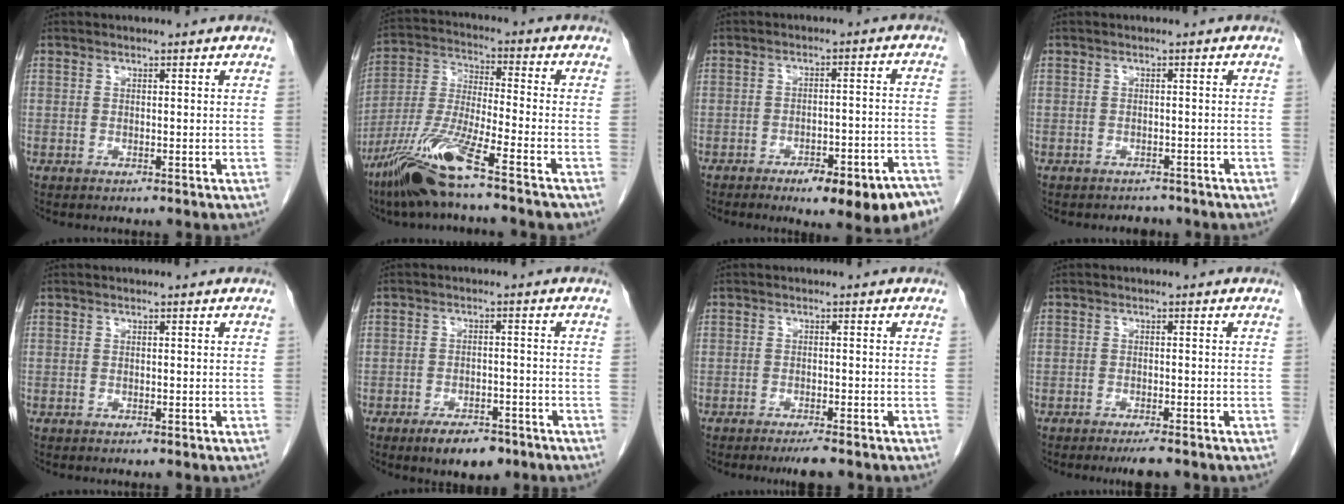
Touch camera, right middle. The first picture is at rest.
{"total": 13.2, "force": [-8.8, 0.2, 9.8], "torque": [-0.213, -0.030, -0.169]}
{"total": 13.8, "force": [-9.7, 3.5, 9.1], "torque": [-0.059, 0.032, -0.129]}
{"total": 2.2, "force": [-2.0, 0.9, -0.2], "torque": [-0.001, -0.002, -0.030]}
{"total": 0.0}
{"total": 6.1, "force": [-4.2, 2.6, 3.5], "torque": [-0.055, 0.000, -0.061]}
{"total": 3.0, "force": [-2.4, 0.2, 1.8], "torque": [-0.025, -0.004, -0.035]}
{"total": 3.1, "force": [-2.5, 0.3, 1.9], "torque": [-0.023, -0.004, -0.035]}